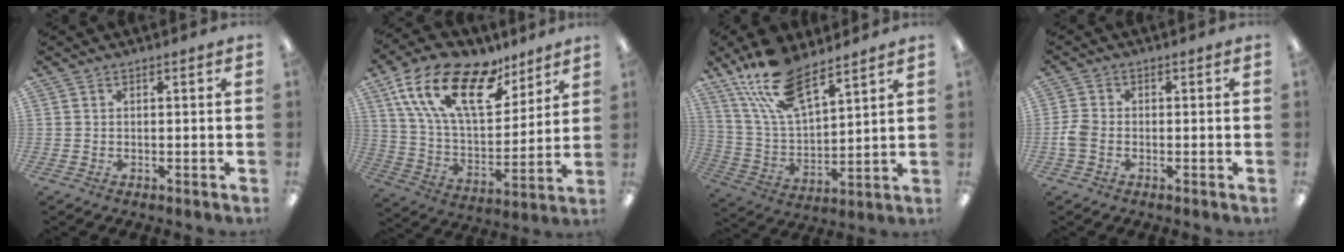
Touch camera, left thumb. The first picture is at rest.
{"total": 22.5, "force": [12.6, 10.8, 15.2], "torque": [-0.293, -0.053, 0.221]}
{"total": 17.2, "force": [12.5, 6.5, 9.9], "torque": [-0.209, -0.050, 0.224]}
{"total": 3.6, "force": [-1.0, 2.4, 2.5], "torque": [-0.054, 0.003, -0.020]}